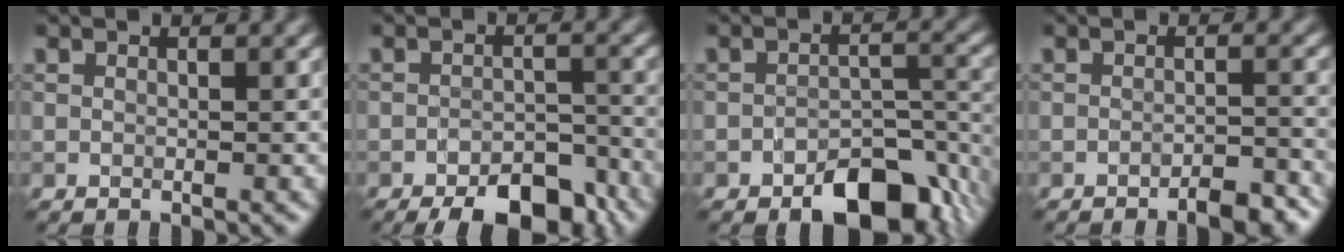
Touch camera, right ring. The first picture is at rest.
{"total": 7.7, "force": [-5.8, 3.1, 4.1], "torque": [-0.047, -0.010, -0.078]}
{"total": 8.0, "force": [-4.9, 3.9, 4.9], "torque": [-0.059, -0.010, -0.071]}
{"total": 3.1, "force": [-2.3, 0.6, 2.0], "torque": [-0.026, 0.003, -0.037]}